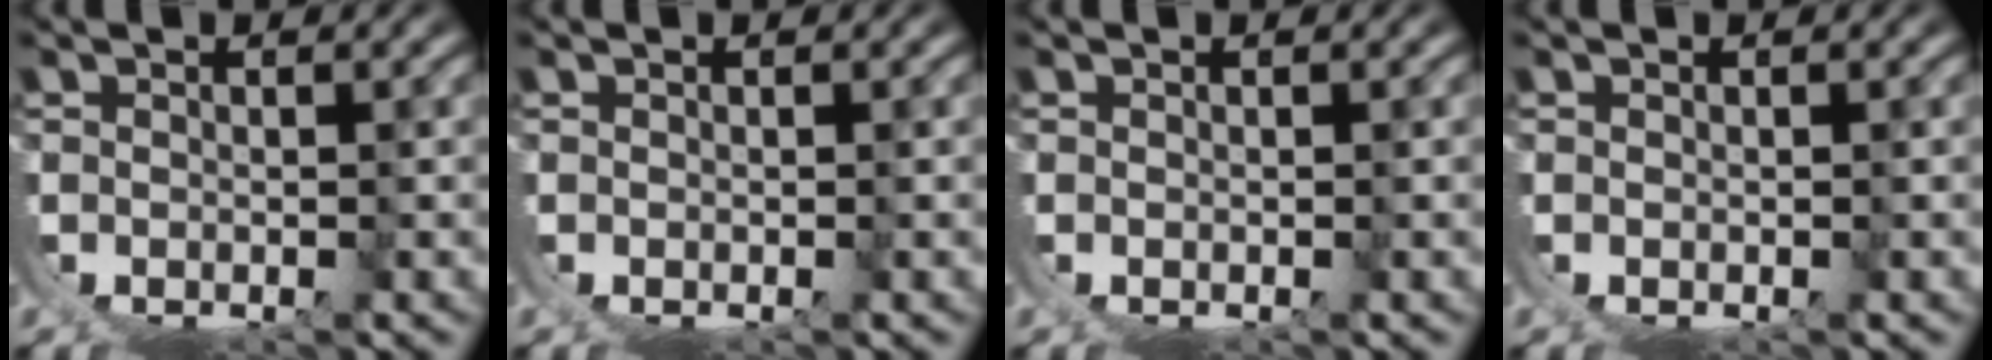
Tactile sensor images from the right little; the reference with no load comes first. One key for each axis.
{"total": 0.0}
{"total": 0.0}
{"total": 0.0}